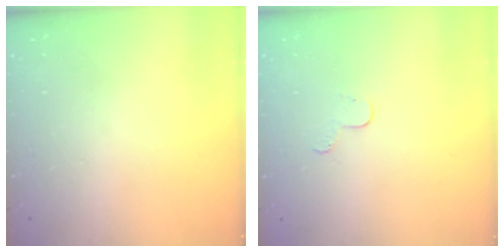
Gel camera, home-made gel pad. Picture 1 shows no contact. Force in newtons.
{"total": 4.8, "press": 4.8, "slide": 0.5}